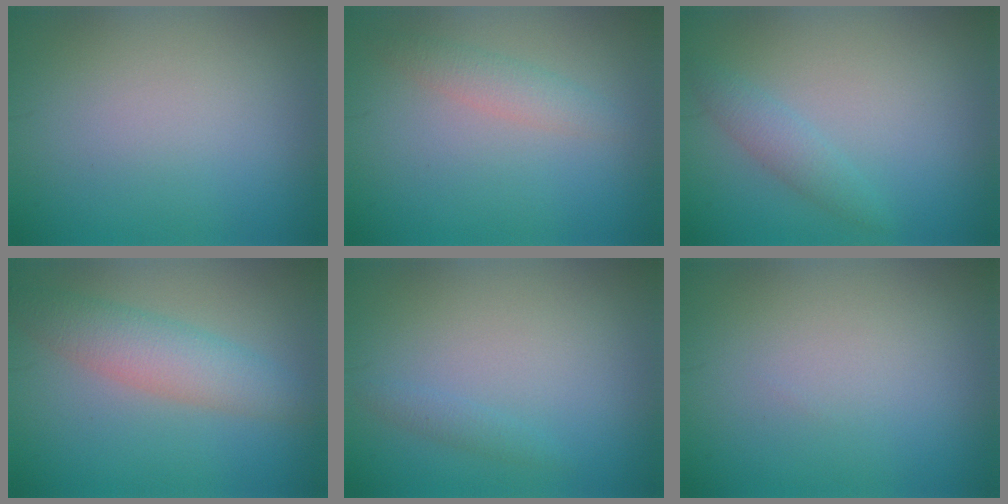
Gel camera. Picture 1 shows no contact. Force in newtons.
{"total": 2.0, "press": 2.0, "slide": 0.1}
{"total": 1.8, "press": 1.8, "slide": 0.1}
{"total": 4.3, "press": 4.3, "slide": 0.2}
{"total": 1.0, "press": 1.0, "slide": 0.1}
{"total": 0.0}